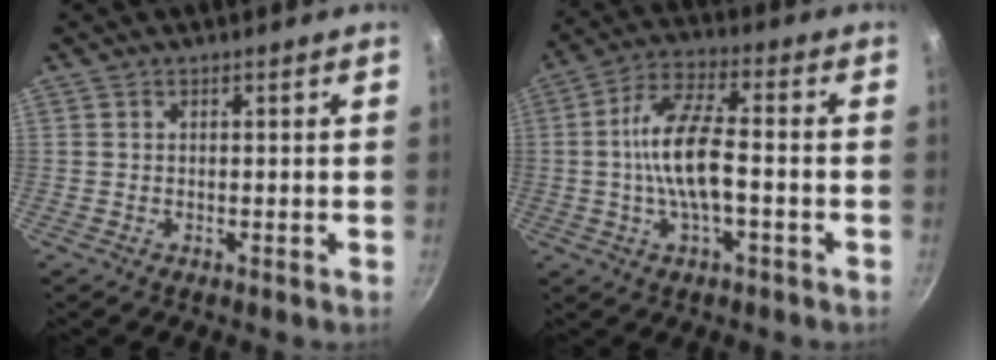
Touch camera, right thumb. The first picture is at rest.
{"total": 11.9, "force": [-1.6, 4.5, 10.9], "torque": [-0.204, 0.029, -0.041]}